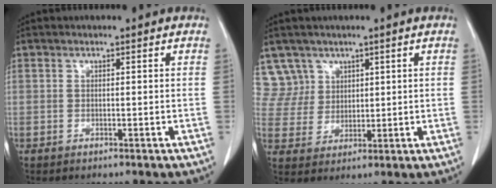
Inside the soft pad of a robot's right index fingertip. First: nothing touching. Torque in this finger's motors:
{"motor_torque": [-0.53, 0.52, -0.27, -0.04]}